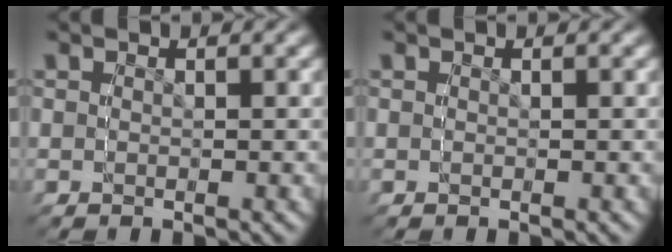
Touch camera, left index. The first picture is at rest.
{"total": 0.0}